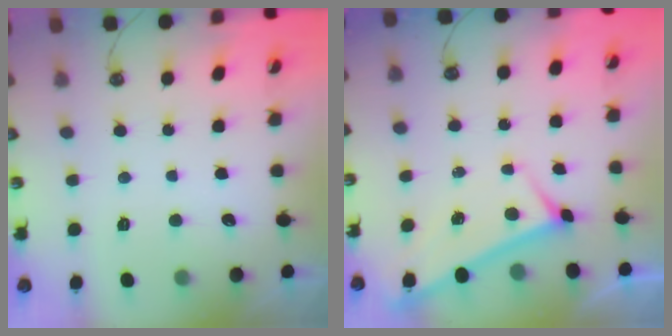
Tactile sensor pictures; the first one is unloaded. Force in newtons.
{"total": 3.3, "press": 3.3, "slide": 0.3}